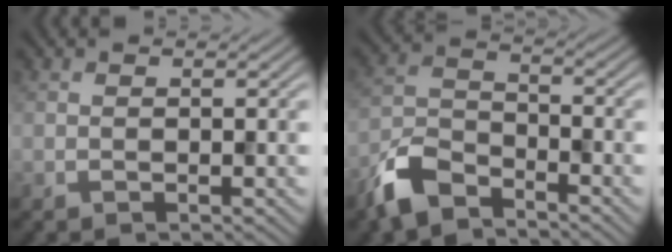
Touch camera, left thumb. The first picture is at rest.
{"total": 6.9, "force": [-5.3, 2.8, 3.3], "torque": [-0.074, -0.005, -0.127]}